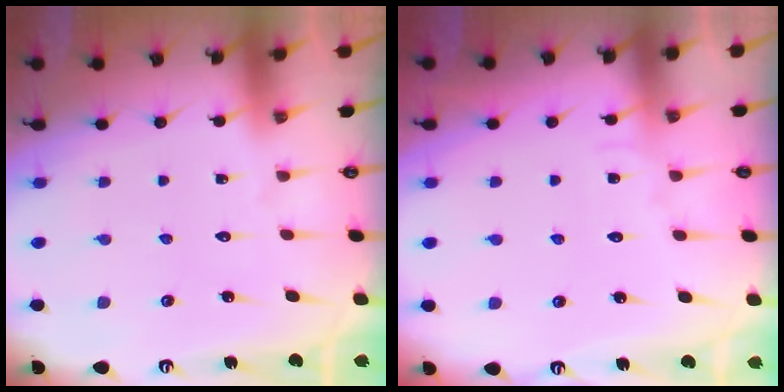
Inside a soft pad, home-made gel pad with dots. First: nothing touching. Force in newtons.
{"total": 3.5, "press": 3.5, "slide": 0.3}